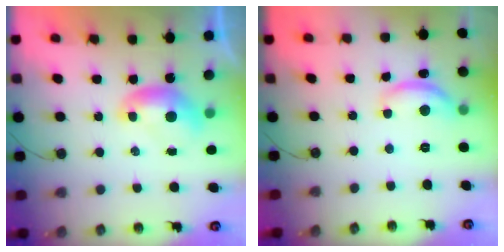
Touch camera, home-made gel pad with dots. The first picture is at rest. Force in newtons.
{"total": 6.1, "press": 6.0, "slide": 0.6}